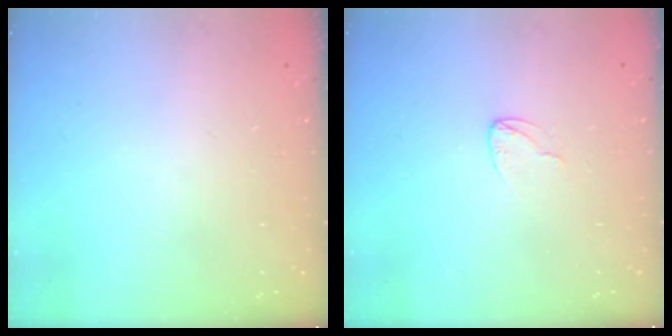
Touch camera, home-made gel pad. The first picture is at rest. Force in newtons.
{"total": 4.1, "press": 4.1, "slide": 0.3}